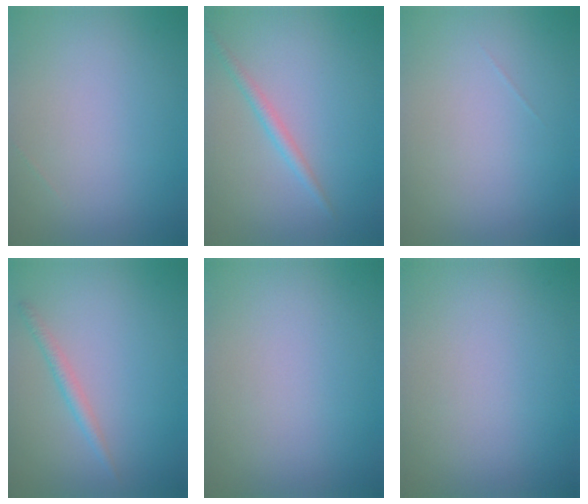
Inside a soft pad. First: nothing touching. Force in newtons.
{"total": 1.5, "press": 1.5, "slide": 0.1}
{"total": 0.0}
{"total": 1.5, "press": 1.5, "slide": 0.0}
{"total": 0.0}
{"total": 0.0}